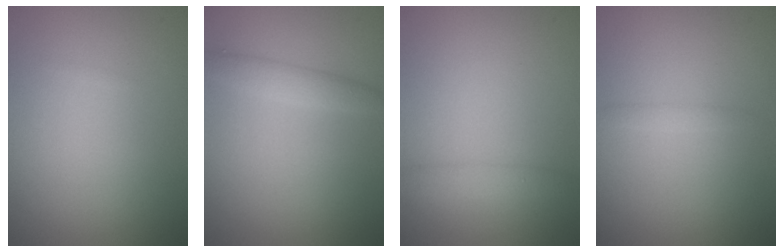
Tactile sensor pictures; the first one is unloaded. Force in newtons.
{"total": 1.9, "press": 1.9, "slide": 0.0}
{"total": 1.7, "press": 1.7, "slide": 0.1}
{"total": 0.8, "press": 0.8, "slide": 0.0}